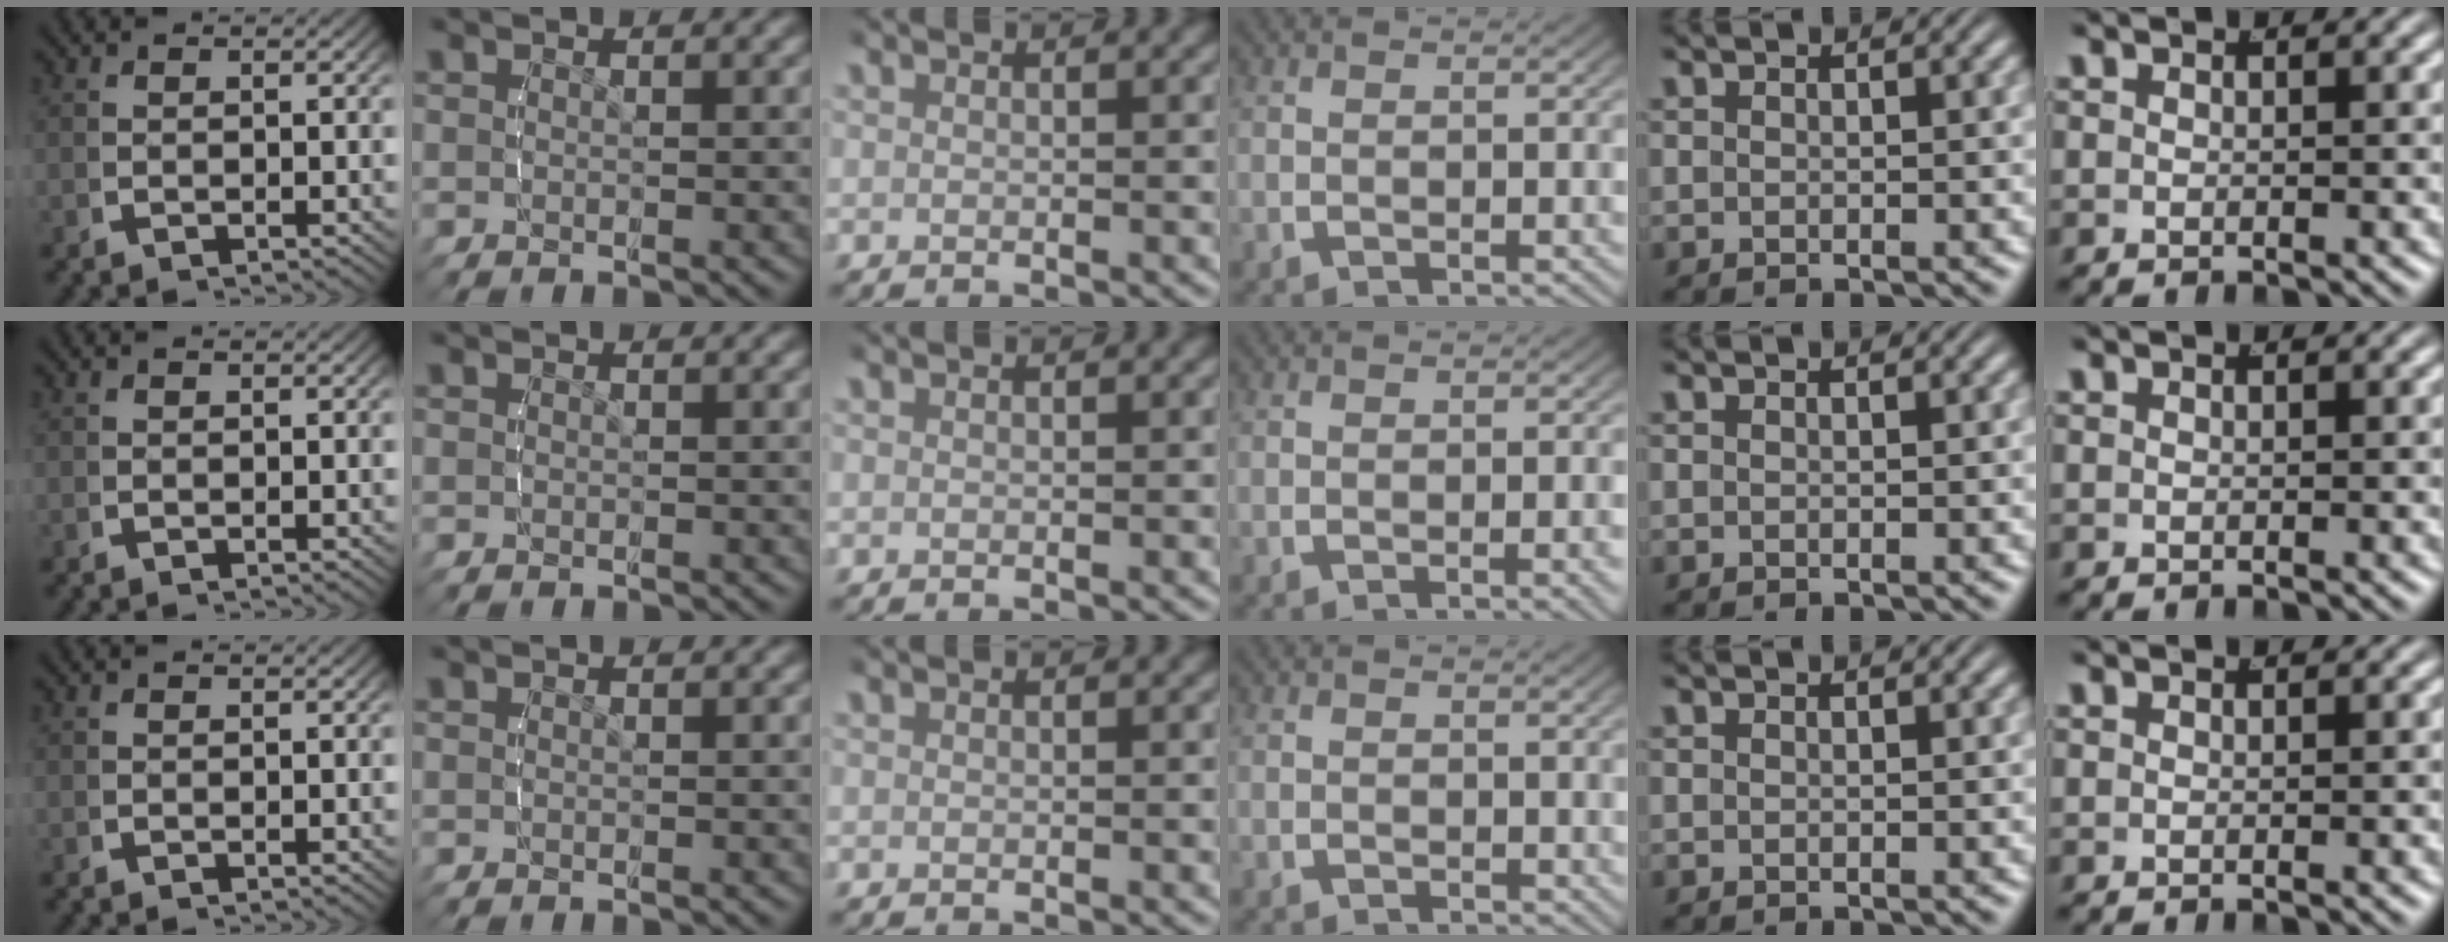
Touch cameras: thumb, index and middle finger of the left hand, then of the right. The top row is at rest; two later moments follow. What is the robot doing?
{"motion": "lift_and_place", "object": "cubes"}